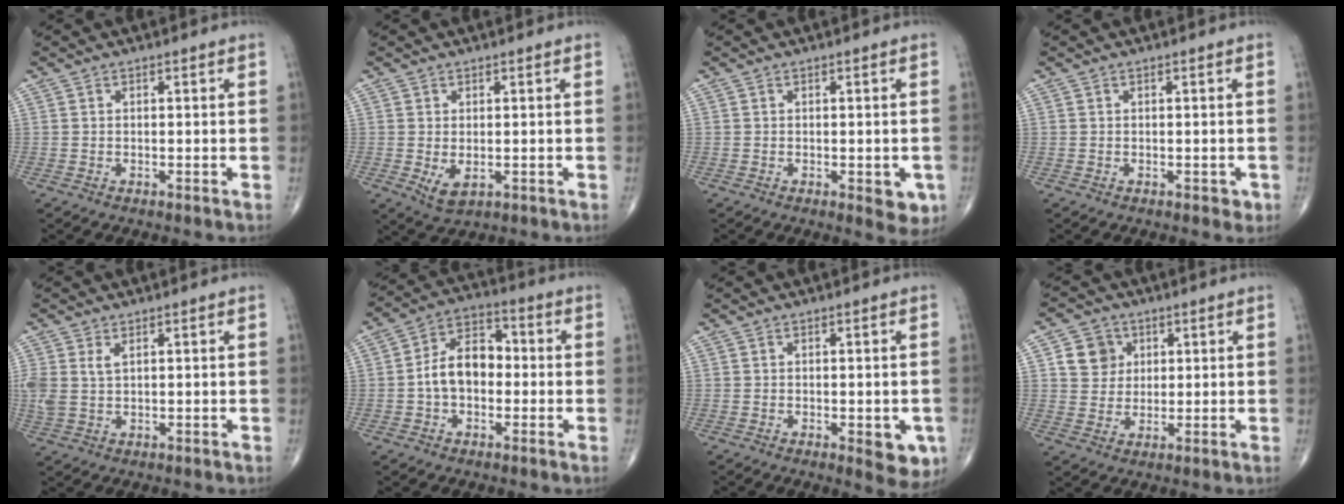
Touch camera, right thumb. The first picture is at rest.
{"total": 3.6, "force": [-0.6, 2.0, 2.9], "torque": [-0.045, -0.008, 0.001]}
{"total": 3.8, "force": [-1.2, 1.6, 3.2], "torque": [-0.018, -0.004, -0.012]}
{"total": 1.2, "force": [-0.4, 0.8, 0.9], "torque": [0.000, 0.000, -0.005]}
{"total": 4.2, "force": [1.4, 2.3, 3.2], "torque": [-0.084, 0.006, 0.036]}
{"total": 10.0, "force": [-0.8, 6.6, 7.4], "torque": [-0.110, 0.035, -0.027]}
{"total": 5.8, "force": [-1.8, 2.4, 5.0], "torque": [-0.038, -0.007, -0.017]}
{"total": 6.5, "force": [2.2, 5.8, 2.1], "torque": [-0.008, -0.006, 0.039]}